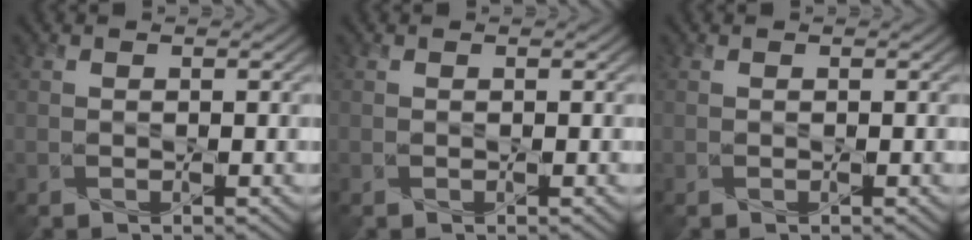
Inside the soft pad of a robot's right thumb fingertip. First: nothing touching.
{"total": 0.0}
{"total": 0.0}